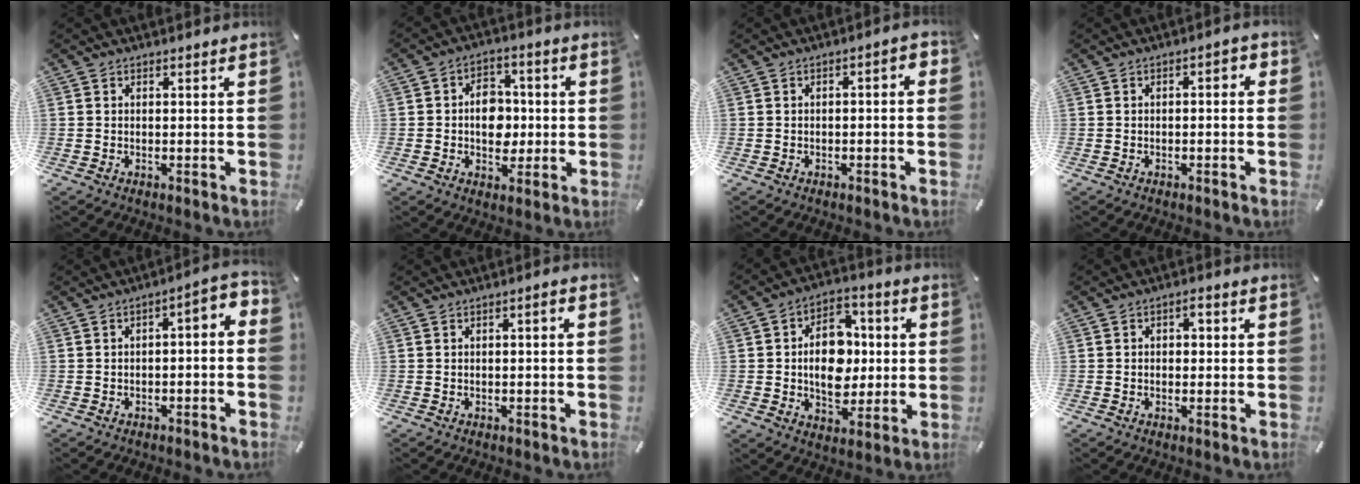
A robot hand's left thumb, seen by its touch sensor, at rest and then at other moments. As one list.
[{"total": 8.7, "force": [-0.7, 6.8, 5.3], "torque": [-0.077, 0.008, -0.014]}, {"total": 2.7, "force": [-1.5, 1.1, 1.9], "torque": [-0.031, 0.013, -0.029]}, {"total": 2.5, "force": [-1.4, 1.1, 1.7], "torque": [-0.028, 0.013, -0.028]}, {"total": 4.2, "force": [-2.4, 1.8, 3.0], "torque": [-0.052, 0.010, -0.048]}, {"total": 1.8, "force": [-0.9, 0.5, 1.5], "torque": [-0.023, 0.005, -0.017]}, {"total": 13.4, "force": [-0.6, 10.3, 8.5], "torque": [-0.140, 0.015, -0.008]}, {"total": 2.1, "force": [-0.2, 1.5, 1.4], "torque": [-0.022, 0.009, -0.011]}]